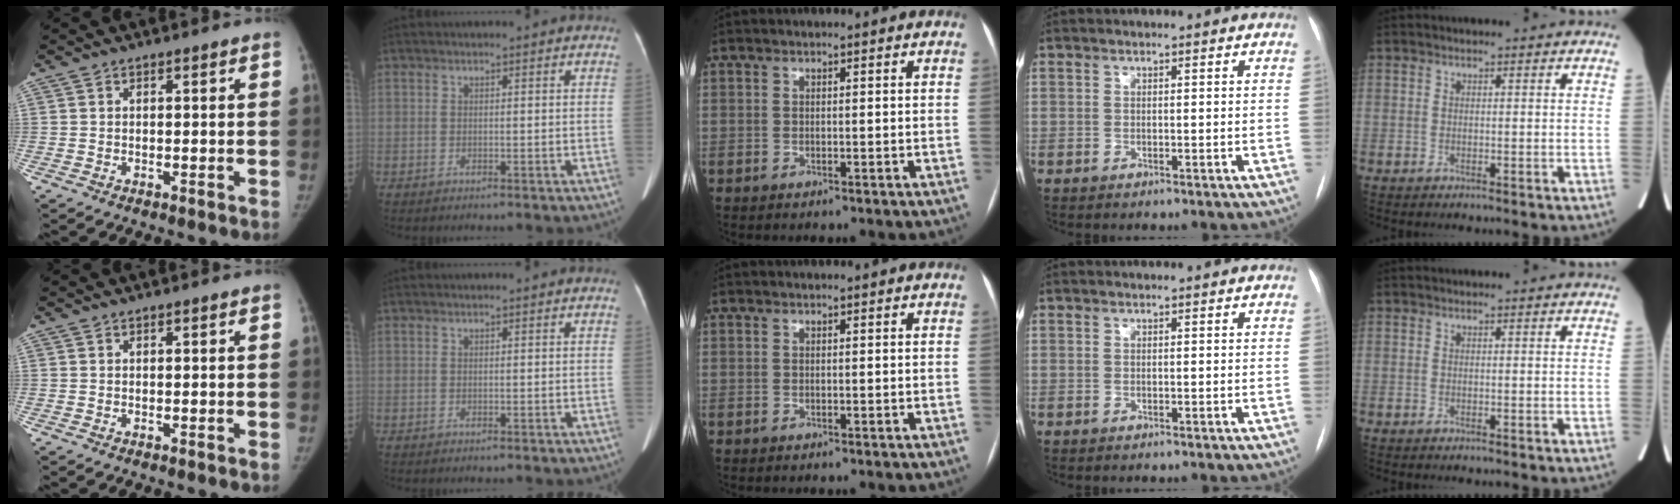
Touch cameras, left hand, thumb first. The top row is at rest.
{}